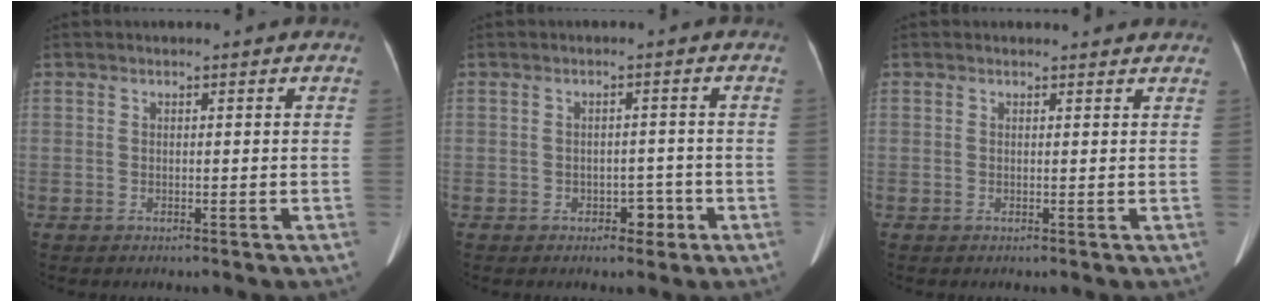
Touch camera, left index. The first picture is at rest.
{"total": 2.7, "force": [-1.4, 1.8, 1.4], "torque": [-0.016, 0.004, -0.013]}
{"total": 2.2, "force": [2.0, 0.8, 0.1], "torque": [-0.004, 0.008, 0.013]}